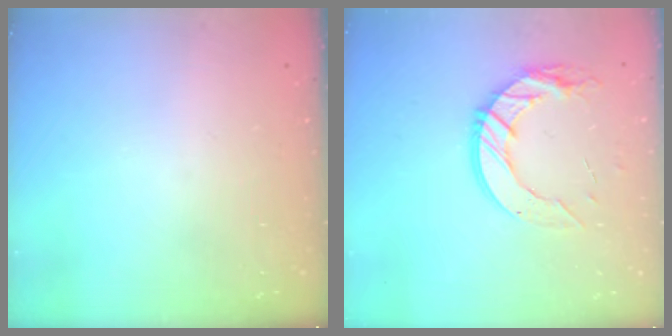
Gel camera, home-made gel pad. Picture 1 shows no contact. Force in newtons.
{"total": 12.9, "press": 12.9, "slide": 0.8}